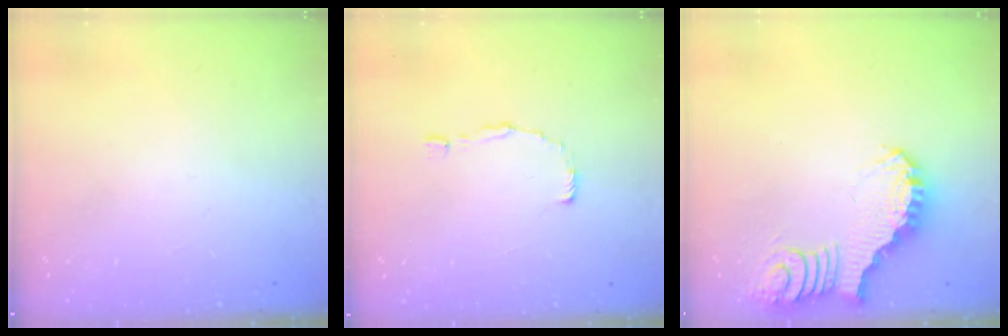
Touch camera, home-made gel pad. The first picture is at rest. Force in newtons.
{"total": 2.0, "press": 2.0, "slide": 0.1}
{"total": 4.7, "press": 4.7, "slide": 0.5}